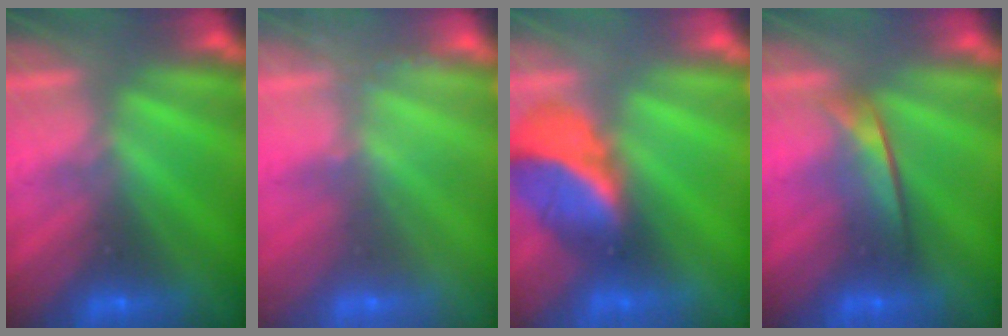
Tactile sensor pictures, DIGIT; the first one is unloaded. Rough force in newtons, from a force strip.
{"total": 2.4}
{"total": 2.6}
{"total": 2.0}